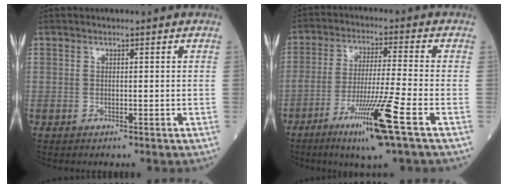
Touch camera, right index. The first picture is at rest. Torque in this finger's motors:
{"motor_torque": [1.60, -0.55, 0.90, 0.21]}